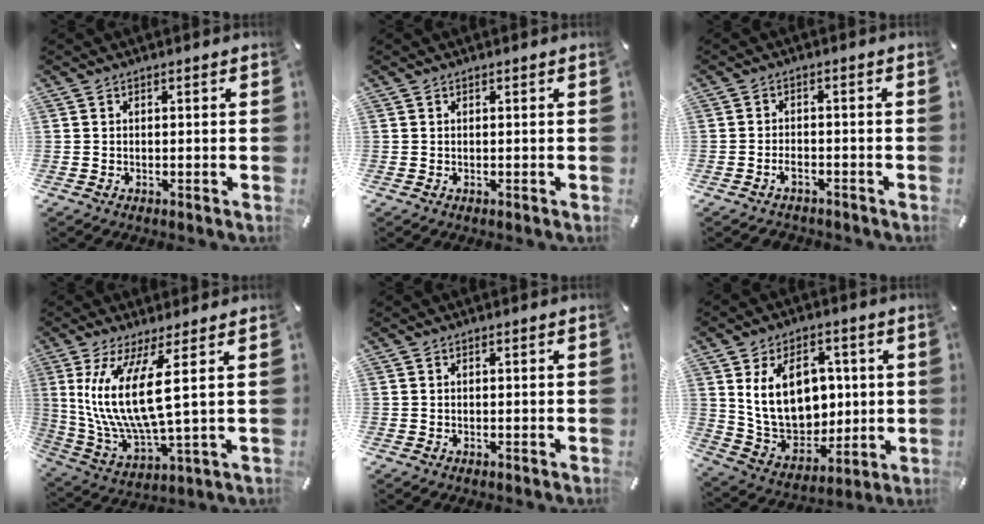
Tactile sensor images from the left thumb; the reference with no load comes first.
{"total": 0.0}
{"total": 3.1, "force": [-1.8, 1.7, 1.7], "torque": [-0.031, 0.009, -0.035]}
{"total": 15.3, "force": [3.6, 3.5, 14.4], "torque": [-0.324, -0.022, 0.051]}
{"total": 0.0}
{"total": 17.2, "force": [3.6, 12.6, 11.1], "torque": [-0.193, -0.008, 0.077]}